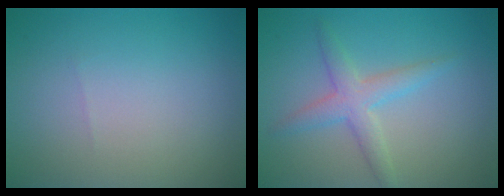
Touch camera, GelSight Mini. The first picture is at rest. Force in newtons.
{"total": 2.9, "press": 2.9, "slide": 0.0}